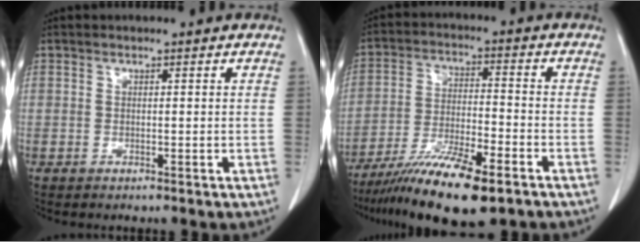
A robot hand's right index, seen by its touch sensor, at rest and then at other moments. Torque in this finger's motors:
{"motor_torque": [1.30, -0.84, 0.56, 0.21]}